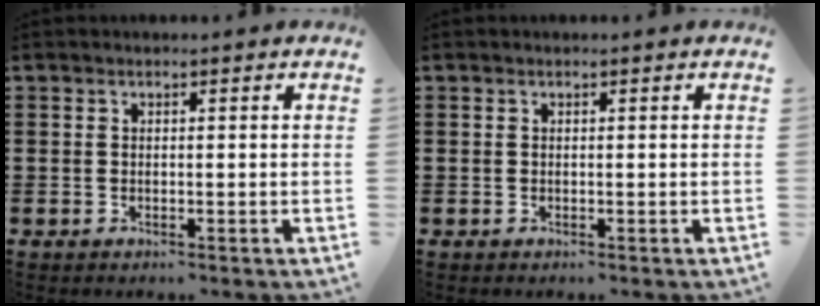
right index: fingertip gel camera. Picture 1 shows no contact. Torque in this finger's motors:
{"motor_torque": [0.00, 0.00, 0.01, 0.00]}